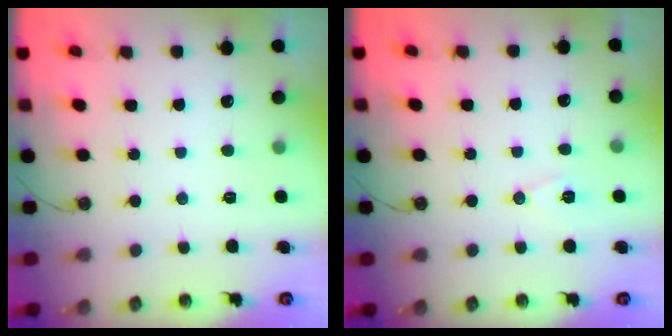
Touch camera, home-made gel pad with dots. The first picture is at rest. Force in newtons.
{"total": 7.4, "press": 5.8, "slide": 4.5}